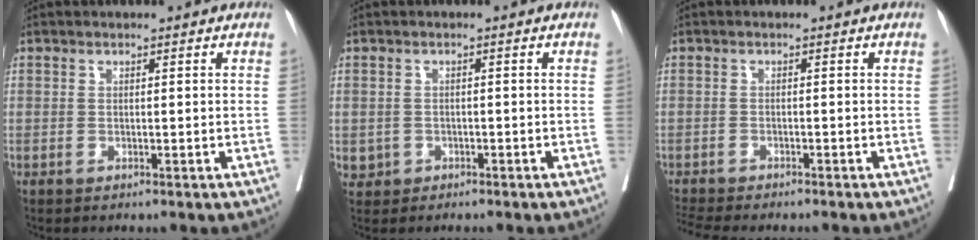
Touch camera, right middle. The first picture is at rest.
{"total": 1.8, "force": [-0.8, 1.6, 0.3], "torque": [-0.004, 0.007, -0.011]}
{"total": 8.0, "force": [-7.2, 1.0, 3.1], "torque": [-0.045, -0.006, -0.110]}